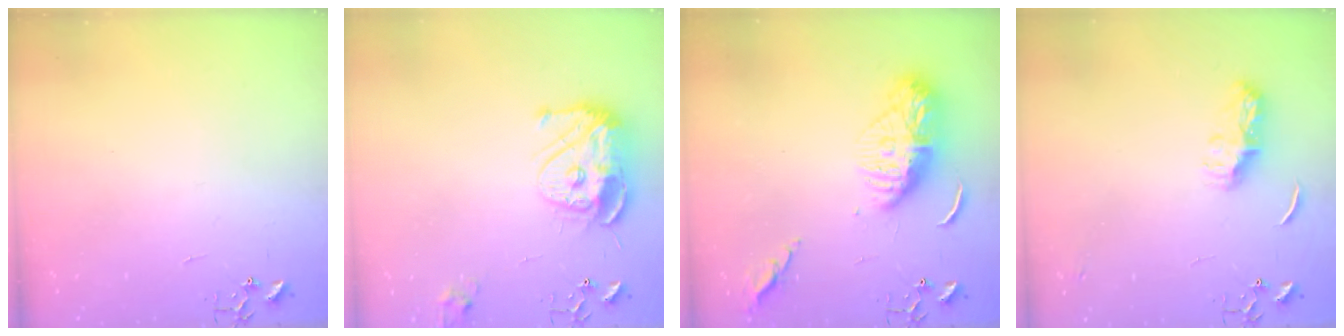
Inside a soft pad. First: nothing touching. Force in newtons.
{"total": 13.5, "press": 13.4, "slide": 1.2}
{"total": 13.3, "press": 13.2, "slide": 1.3}
{"total": 8.1, "press": 8.1, "slide": 0.6}